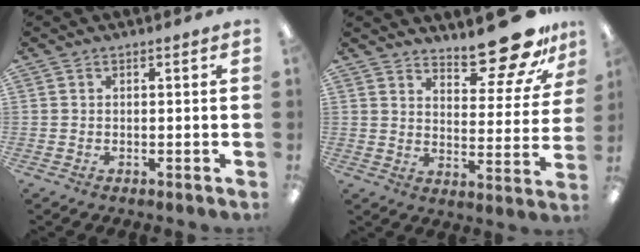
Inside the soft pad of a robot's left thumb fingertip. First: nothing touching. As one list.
[{"total": 15.9, "force": [13.0, 4.9, 7.7], "torque": [-0.098, -0.103, 0.219]}]